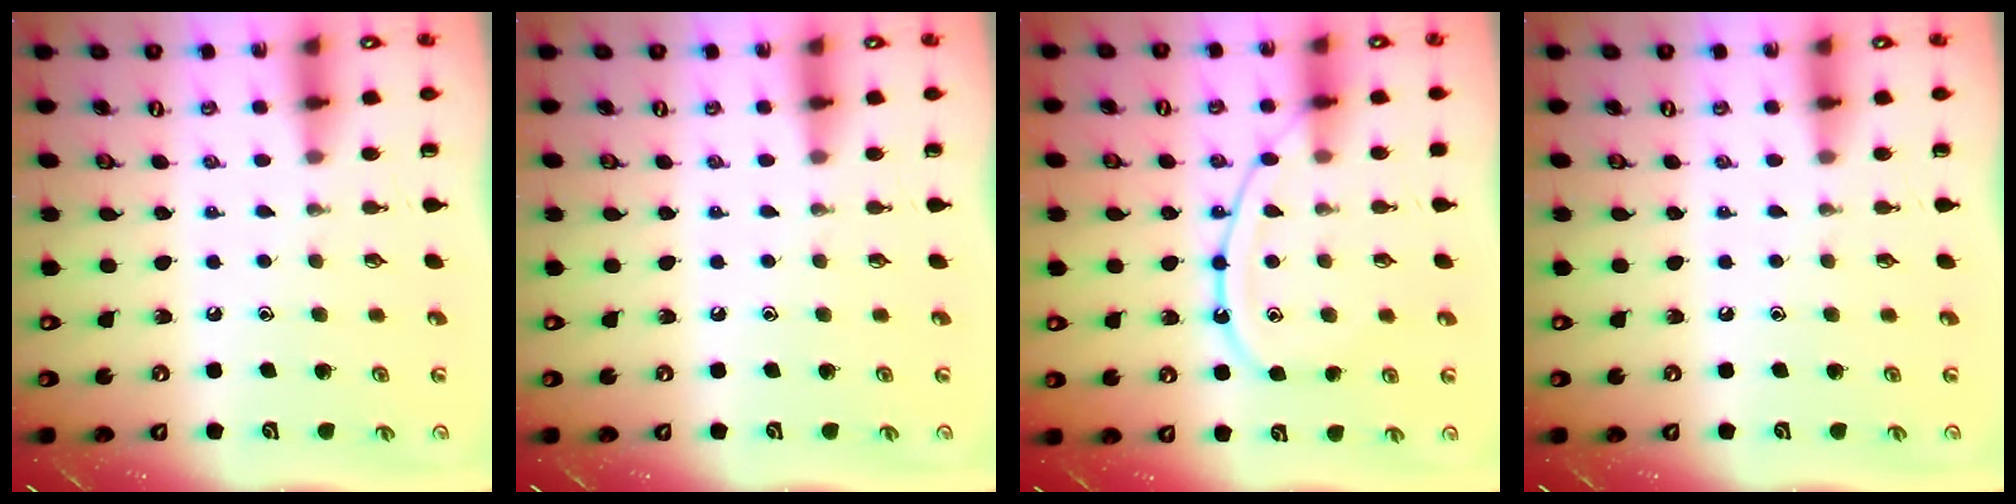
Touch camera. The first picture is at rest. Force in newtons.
{"total": 0.0}
{"total": 10.9, "press": 10.9, "slide": 1.4}
{"total": 0.0}